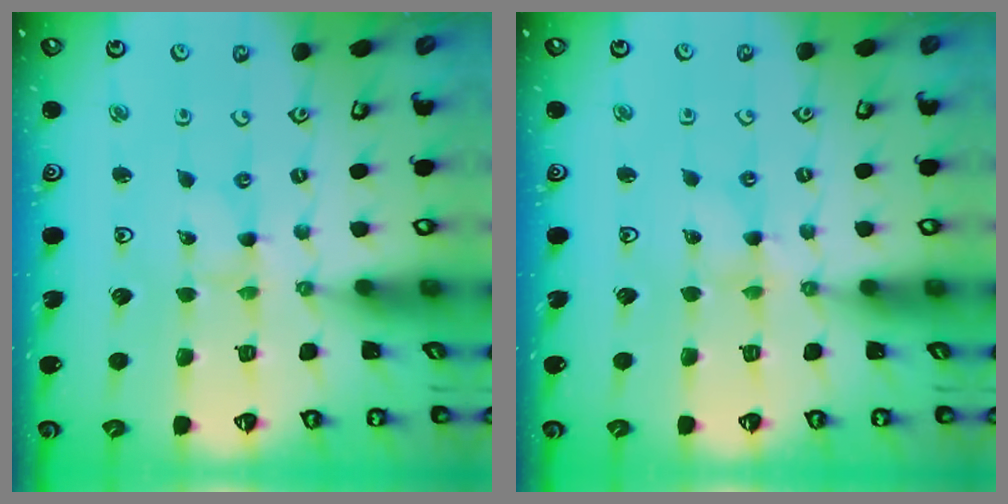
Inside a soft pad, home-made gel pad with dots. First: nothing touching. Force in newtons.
{"total": 0.0}